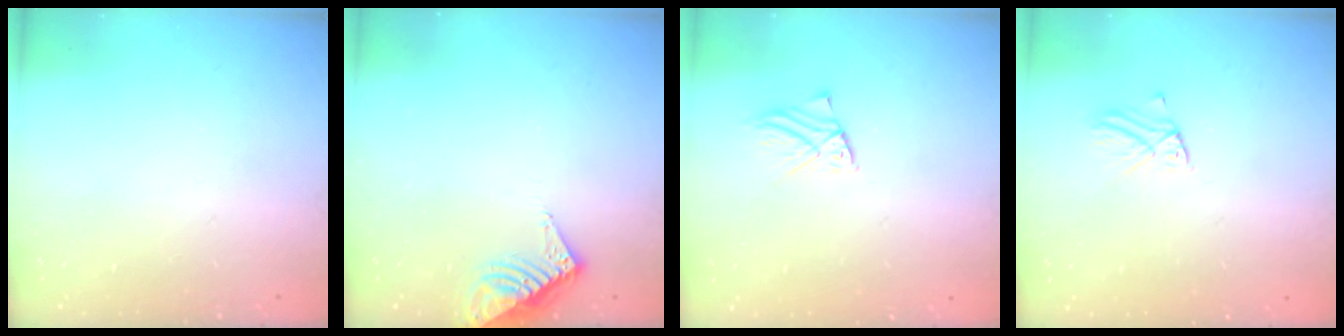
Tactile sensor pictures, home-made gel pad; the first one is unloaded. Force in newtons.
{"total": 8.5, "press": 8.5, "slide": 0.7}
{"total": 1.7, "press": 1.7, "slide": 0.2}
{"total": 2.8, "press": 2.7, "slide": 0.3}